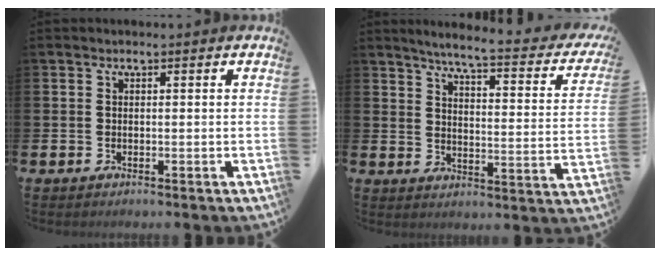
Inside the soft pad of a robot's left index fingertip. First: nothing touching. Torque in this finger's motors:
{"motor_torque": [0.22, -0.50, 0.10, 0.05]}